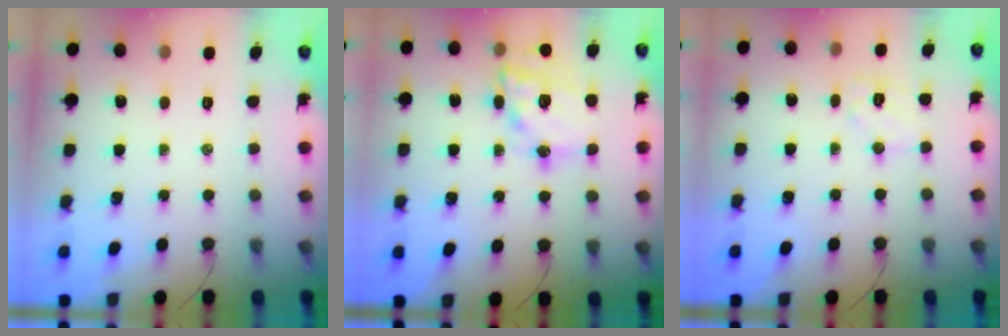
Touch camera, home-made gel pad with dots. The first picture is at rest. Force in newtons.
{"total": 17.0, "press": 16.5, "slide": 3.9}
{"total": 5.7, "press": 5.6, "slide": 1.1}